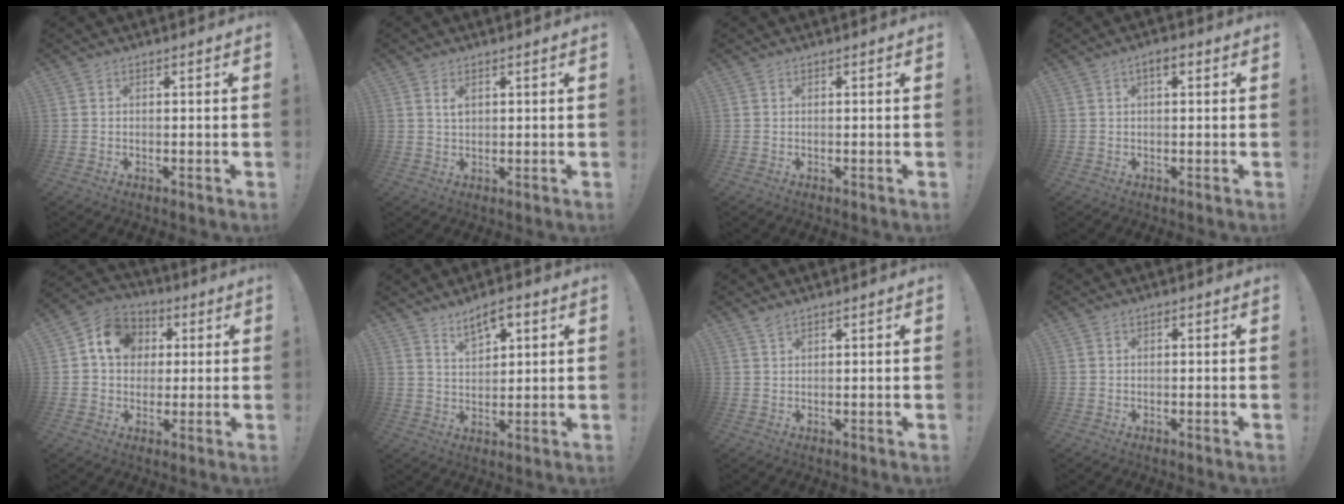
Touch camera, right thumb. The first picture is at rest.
{"total": 2.2, "force": [0.9, 1.2, 1.6], "torque": [-0.017, -0.004, 0.013]}
{"total": 0.0}
{"total": 2.8, "force": [0.8, 1.3, 2.3], "torque": [-0.032, 0.003, 0.011]}
{"total": 11.2, "force": [2.9, 9.5, 5.3], "torque": [-0.070, 0.001, 0.059]}
{"total": 7.0, "force": [4.7, 3.2, 4.1], "torque": [-0.061, -0.019, 0.082]}
{"total": 1.6, "force": [1.3, 0.5, 0.8], "torque": [-0.016, -0.001, 0.024]}
{"total": 0.6, "force": [-0.4, 0.5, 0.1], "torque": [-0.002, 0.004, -0.007]}